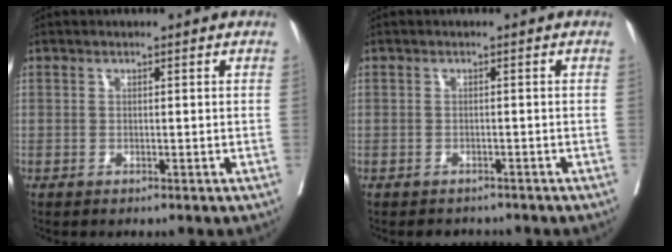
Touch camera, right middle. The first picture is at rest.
{"total": 2.6, "force": [-2.3, 1.1, 0.0], "torque": [0.002, -0.001, -0.034]}